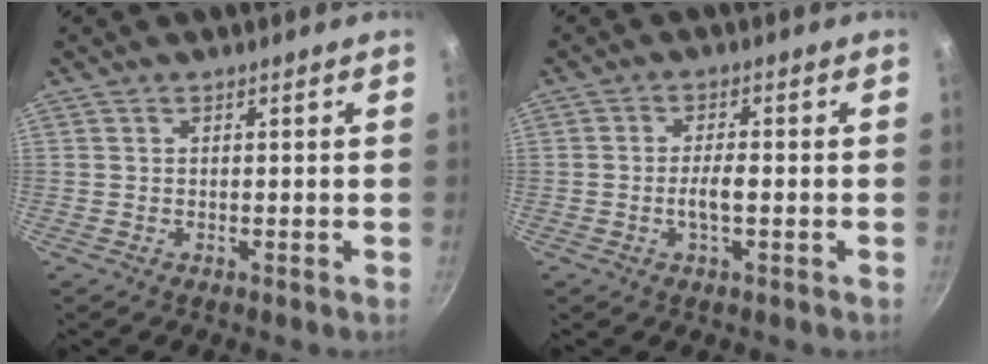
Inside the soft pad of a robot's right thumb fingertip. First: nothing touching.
{"total": 3.7, "force": [-0.8, 1.1, 3.4], "torque": [-0.063, 0.010, -0.017]}